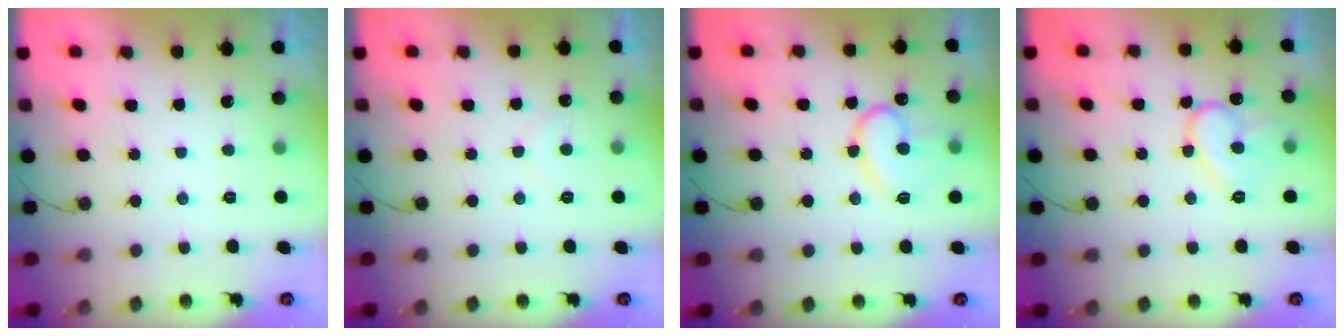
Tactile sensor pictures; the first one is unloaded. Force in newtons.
{"total": 3.7, "press": 3.7, "slide": 0.1}
{"total": 14.7, "press": 14.6, "slide": 1.5}
{"total": 12.4, "press": 12.3, "slide": 1.3}